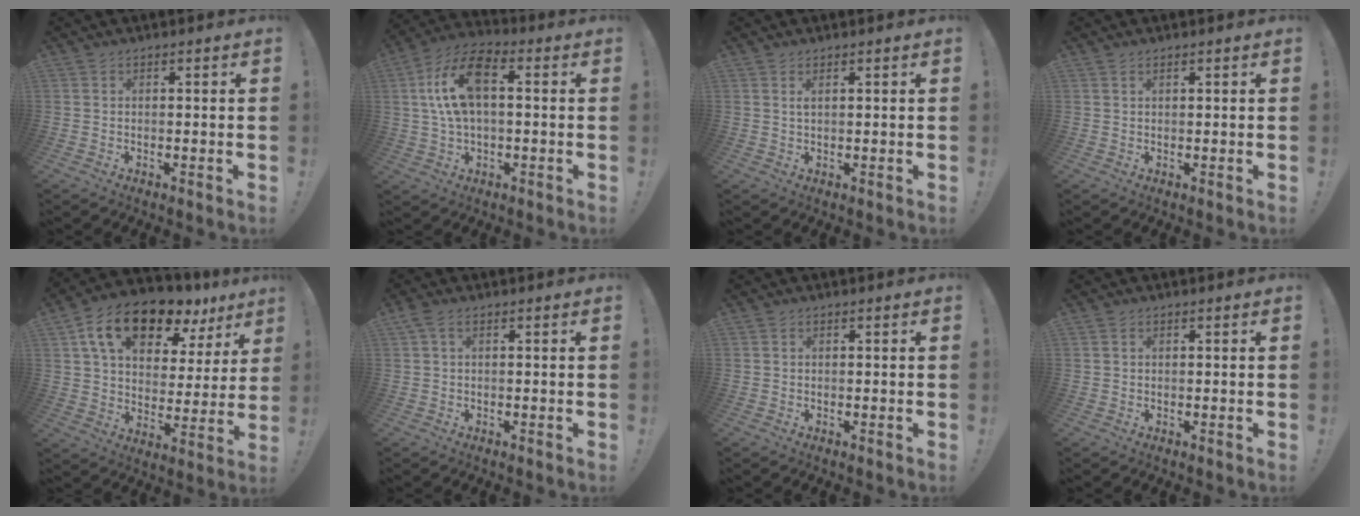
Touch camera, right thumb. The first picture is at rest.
{"total": 13.9, "force": [2.4, 7.5, 11.4], "torque": [-0.222, 0.015, 0.046]}
{"total": 1.2, "force": [0.6, 0.2, 1.0], "torque": [-0.019, 0.001, 0.010]}
{"total": 0.6, "force": [0.5, 0.3, 0.3], "torque": [-0.004, 0.000, 0.009]}
{"total": 17.0, "force": [11.0, 8.7, 9.5], "torque": [-0.162, -0.062, 0.196]}
{"total": 1.5, "force": [0.5, 0.6, 1.2], "torque": [-0.032, 0.004, 0.011]}
{"total": 0.0}
{"total": 0.5, "force": [0.1, 0.5, 0.1], "torque": [-0.003, 0.004, 0.002]}